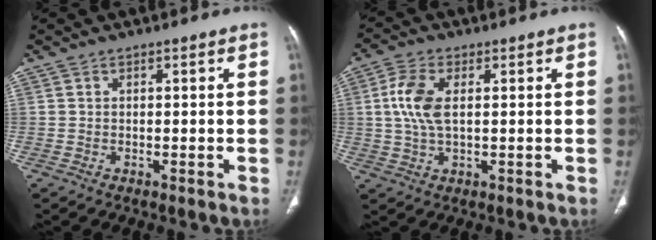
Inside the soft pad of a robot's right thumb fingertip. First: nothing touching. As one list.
[{"total": 7.3, "force": [1.1, 3.7, 6.2], "torque": [-0.145, 0.006, 0.021]}]